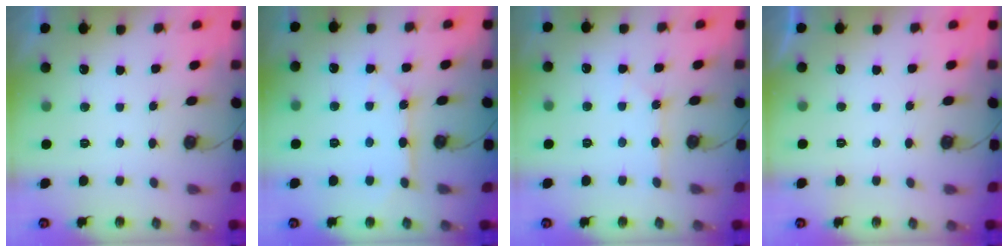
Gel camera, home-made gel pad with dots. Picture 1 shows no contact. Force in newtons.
{"total": 9.3, "press": 9.2, "slide": 0.7}
{"total": 0.7, "press": 0.7, "slide": 0.1}
{"total": 0.0}